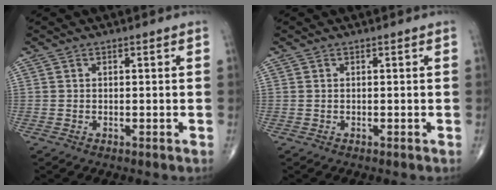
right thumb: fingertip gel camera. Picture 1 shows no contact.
{"total": 0.0}